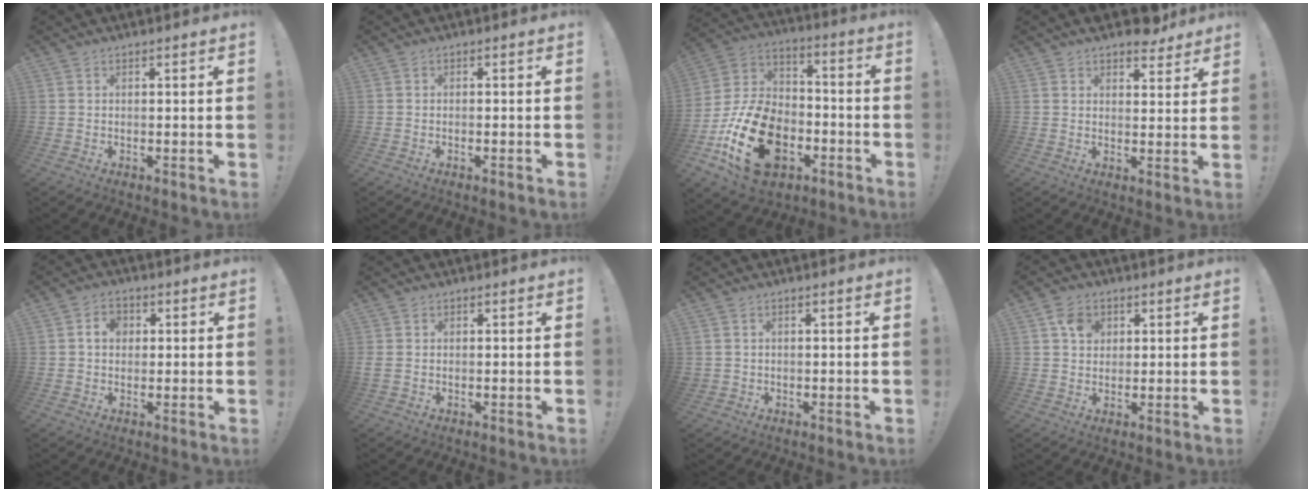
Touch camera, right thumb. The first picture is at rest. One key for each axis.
{"total": 1.1, "fx": -0.9, "fy": 0.0, "fz": 0.6, "tx": -0.013, "ty": 0.002, "tz": -0.015}
{"total": 24.7, "fx": -9.1, "fy": 16.2, "fz": 16.2, "tx": -0.292, "ty": 0.059, "tz": -0.140}
{"total": 6.9, "fx": 5.9, "fy": 2.6, "fz": 2.2, "tx": -0.015, "ty": -0.039, "tz": 0.106}
{"total": 5.2, "fx": 1.0, "fy": 4.0, "fz": 3.2, "tx": -0.047, "ty": 0.007, "tz": 0.016}
{"total": 1.3, "fx": 0.3, "fy": 1.0, "fz": 0.8, "tx": -0.008, "ty": 0.001, "tz": 0.006}
{"total": 1.0, "fx": 0.0, "fy": 0.9, "fz": 0.2, "tx": -0.010, "ty": 0.004, "tz": 0.001}
{"total": 6.1, "fx": 2.3, "fy": 4.9, "fz": 2.8, "tx": -0.042, "ty": 0.006, "tz": 0.043}